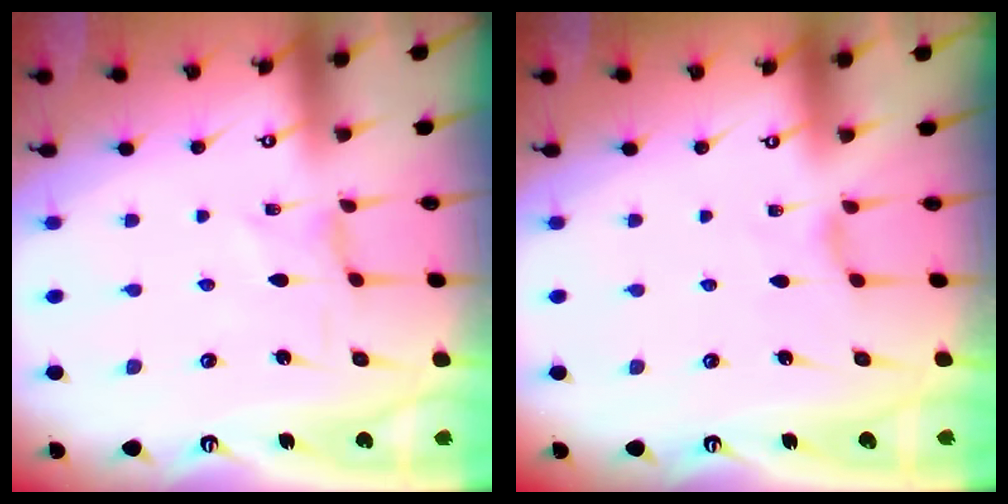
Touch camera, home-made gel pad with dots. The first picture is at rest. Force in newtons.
{"total": 1.4, "press": 1.3, "slide": 0.4}